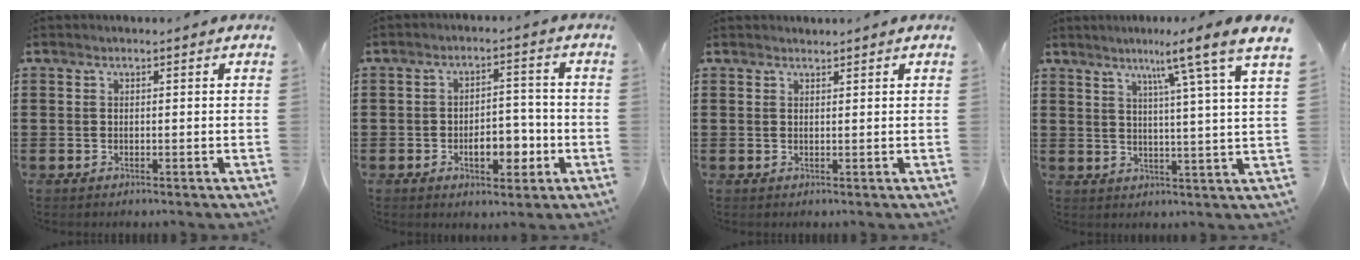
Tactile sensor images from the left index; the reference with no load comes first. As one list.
[{"total": 6.6, "force": [-2.3, 3.5, 5.1], "torque": [-0.072, 0.007, -0.044]}, {"total": 0.8, "force": [0.8, 0.1, 0.0], "torque": [-0.002, -0.001, 0.016]}, {"total": 7.7, "force": [5.2, -1.7, 5.4], "torque": [-0.100, -0.032, 0.073]}]